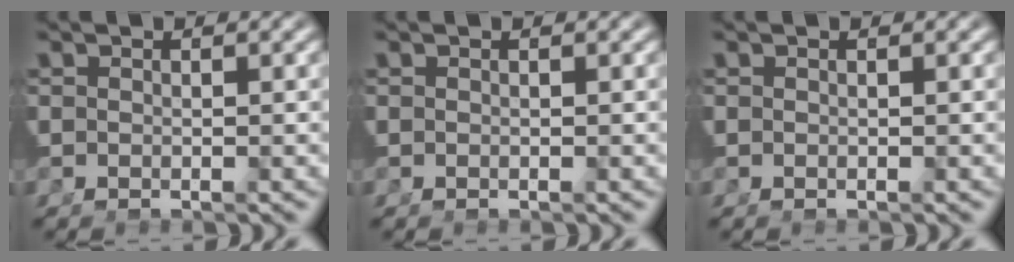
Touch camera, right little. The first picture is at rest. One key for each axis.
{"total": 0.0}
{"total": 0.0}